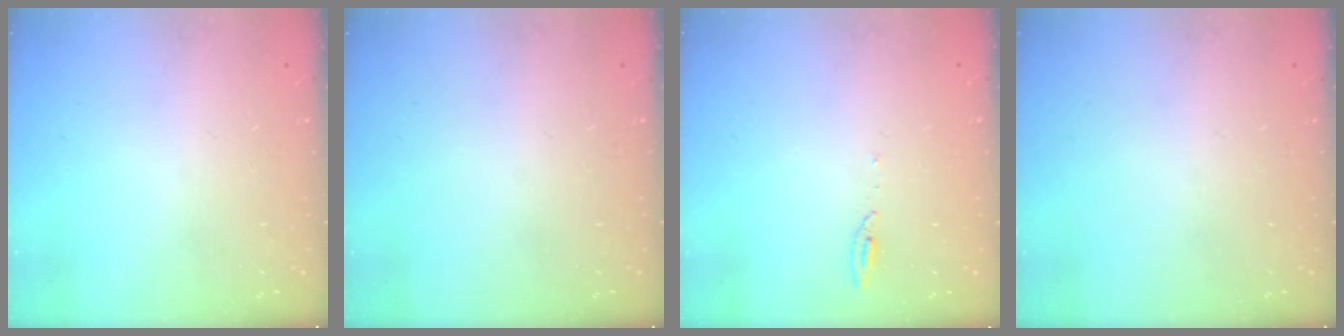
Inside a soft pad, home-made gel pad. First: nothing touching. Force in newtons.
{"total": 0.0}
{"total": 4.1, "press": 4.0, "slide": 0.7}
{"total": 0.0}